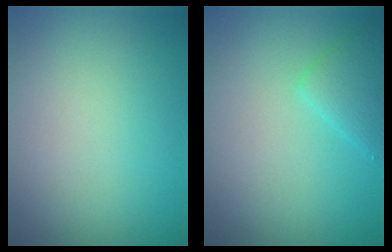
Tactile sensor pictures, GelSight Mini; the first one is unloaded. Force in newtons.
{"total": 2.2, "press": 2.2, "slide": 0.2}